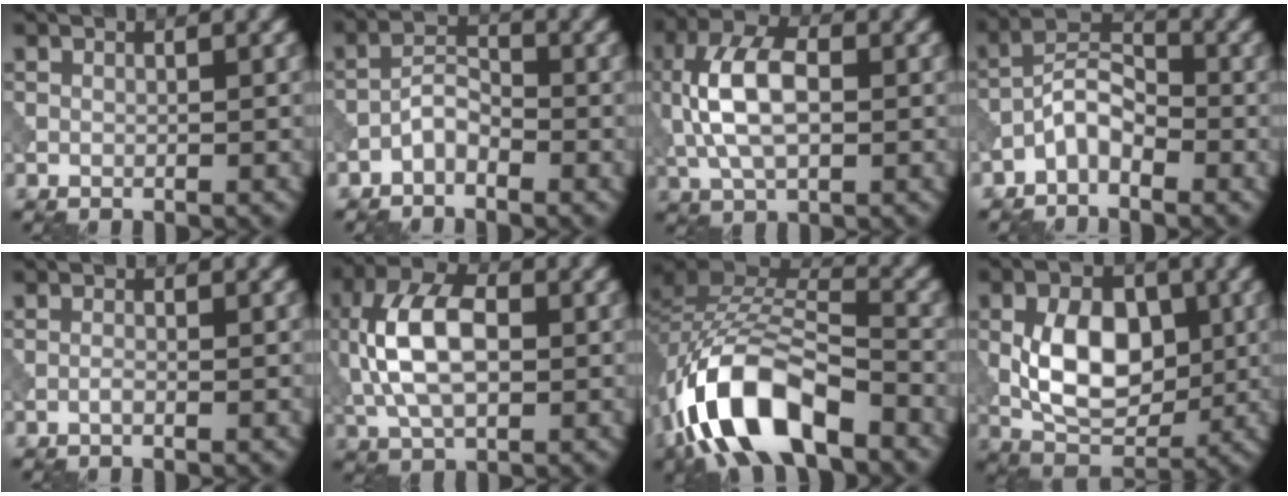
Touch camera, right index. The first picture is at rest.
{"total": 2.4, "force": [-1.6, 1.0, 1.4], "torque": [-0.023, 0.012, -0.034]}
{"total": 7.3, "force": [0.1, 4.0, 6.1], "torque": [-0.128, 0.009, -0.003]}
{"total": 3.6, "force": [-2.2, 1.7, 2.3], "torque": [-0.040, 0.017, -0.049]}
{"total": 0.8, "force": [-0.5, 0.1, 0.6], "torque": [-0.015, -0.001, -0.009]}
{"total": 8.5, "force": [0.2, 4.9, 6.9], "torque": [-0.146, 0.012, -0.003]}
{"total": 11.7, "force": [-6.6, 5.4, 8.0], "torque": [-0.148, 0.002, -0.128]}
{"total": 7.7, "force": [0.0, 4.8, 6.0], "torque": [-0.108, -0.002, -0.003]}